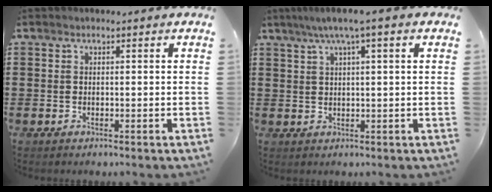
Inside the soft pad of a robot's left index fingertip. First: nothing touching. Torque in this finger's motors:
{"motor_torque": [1.31, -0.83, 0.86, 0.19]}